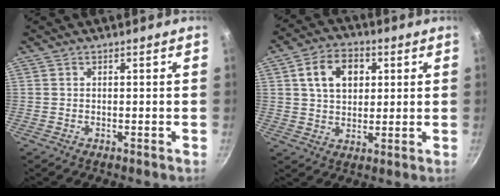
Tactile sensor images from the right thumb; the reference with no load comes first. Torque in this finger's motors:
{"motor_torque": [0.33, 2.12, 0.89, 0.71, 0.12]}